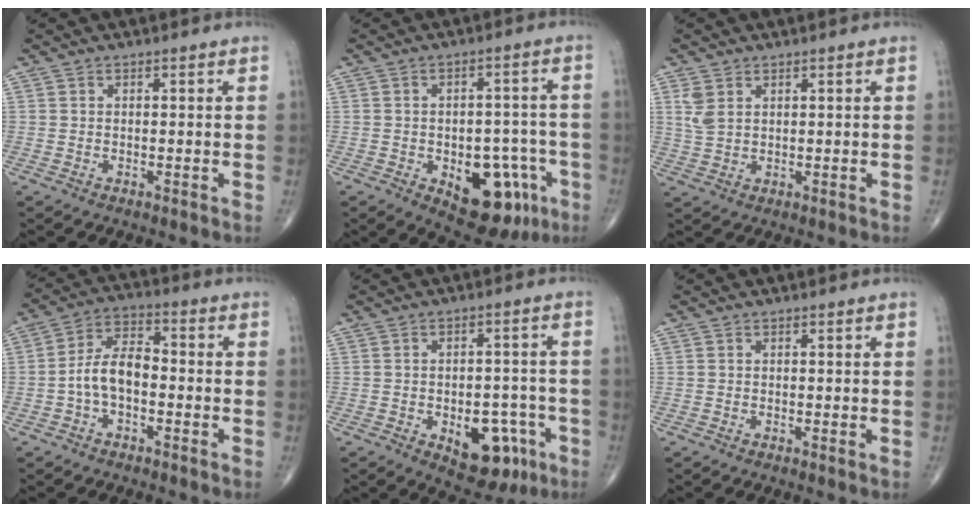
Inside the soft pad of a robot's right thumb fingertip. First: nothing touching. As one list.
[{"total": 15.0, "force": [-5.9, 8.4, 11.0], "torque": [-0.105, 0.033, -0.067]}, {"total": 3.5, "force": [1.6, 2.1, 2.3], "torque": [-0.049, 0.001, 0.043]}, {"total": 8.0, "force": [-1.8, 4.4, 6.4], "torque": [-0.111, 0.035, -0.043]}, {"total": 11.9, "force": [-4.8, 6.8, 8.5], "torque": [-0.076, 0.029, -0.055]}, {"total": 0.0}]